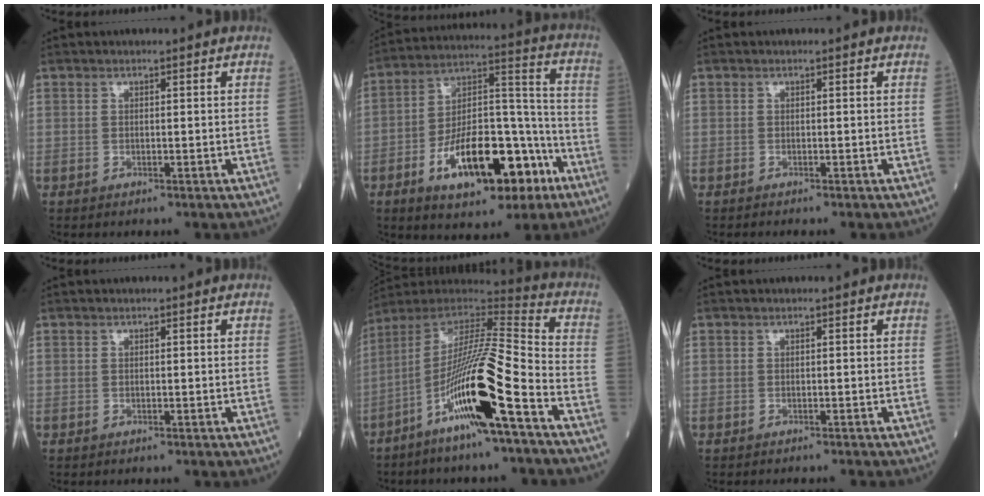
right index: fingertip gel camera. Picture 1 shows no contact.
{"total": 18.8, "force": [-8.4, 7.5, 15.0], "torque": [-0.252, 0.021, -0.127]}
{"total": 0.7, "force": [-0.6, -0.1, 0.2], "torque": [-0.001, 0.001, -0.010]}
{"total": 0.0}
{"total": 17.6, "force": [-8.1, 0.3, 15.6], "torque": [-0.303, -0.021, -0.154]}
{"total": 1.3, "force": [-1.2, -0.2, 0.3], "torque": [-0.001, 0.000, -0.016]}